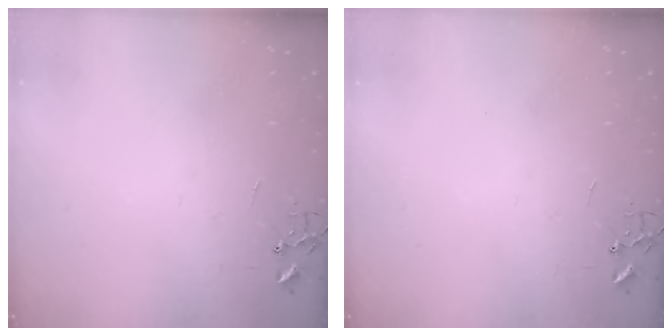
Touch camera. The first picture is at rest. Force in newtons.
{"total": 0.0}